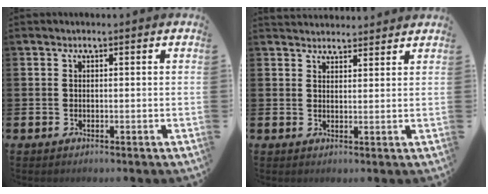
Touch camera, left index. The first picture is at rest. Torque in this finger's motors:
{"motor_torque": [-0.78, -0.51, -0.02, 0.00]}